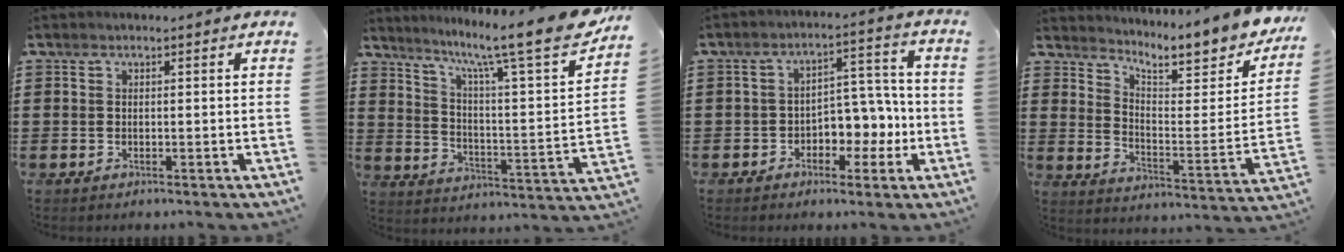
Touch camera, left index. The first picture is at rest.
{"total": 11.2, "force": [9.2, 0.3, 6.4], "torque": [-0.126, -0.077, 0.139]}
{"total": 5.4, "force": [-2.3, 3.9, 3.0], "torque": [-0.054, 0.009, -0.048]}
{"total": 6.4, "force": [5.7, 1.4, 2.6], "torque": [-0.052, -0.059, 0.088]}